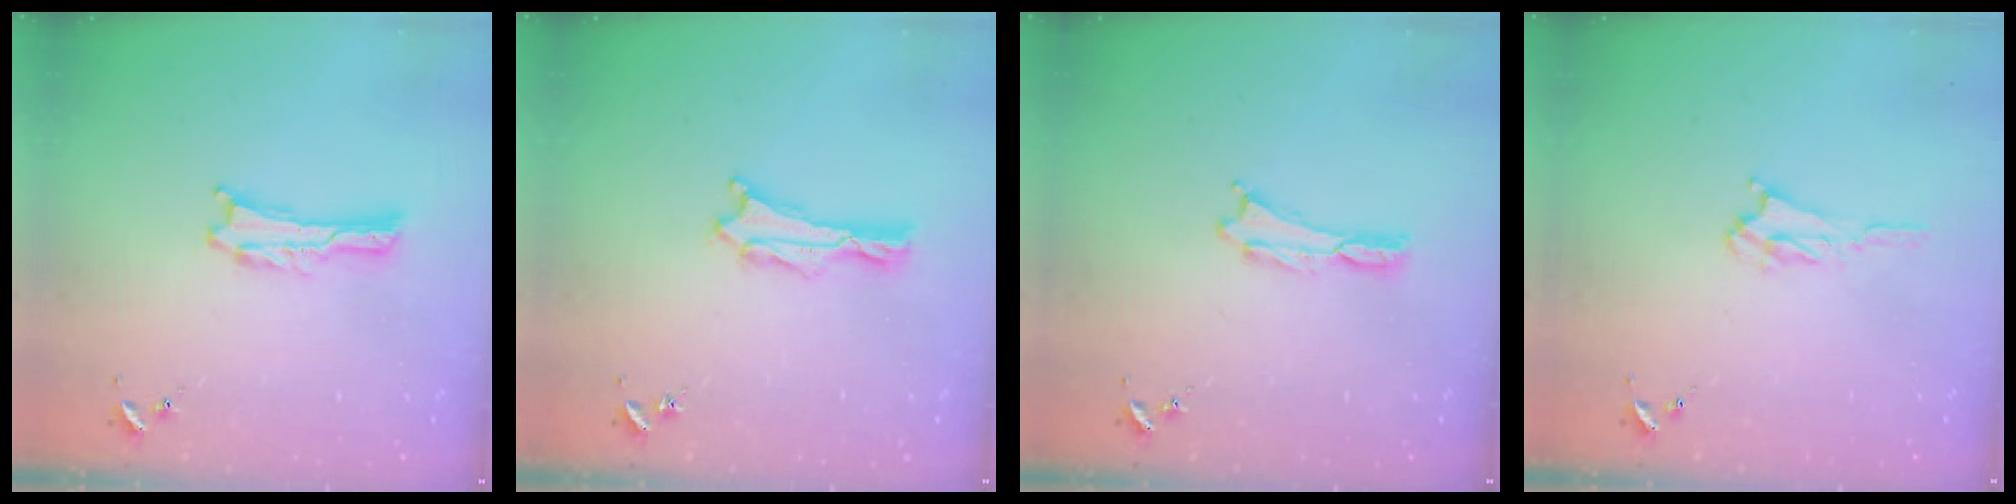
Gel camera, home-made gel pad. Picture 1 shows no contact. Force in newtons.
{"total": 1.0, "press": 1.0, "slide": 0.1}
{"total": 0.0}
{"total": 2.5, "press": 2.5, "slide": 0.3}